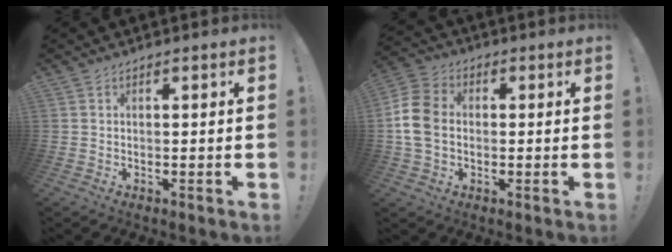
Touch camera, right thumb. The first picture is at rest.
{"total": 11.6, "force": [-0.4, 8.8, 7.5], "torque": [-0.154, 0.012, -0.005]}